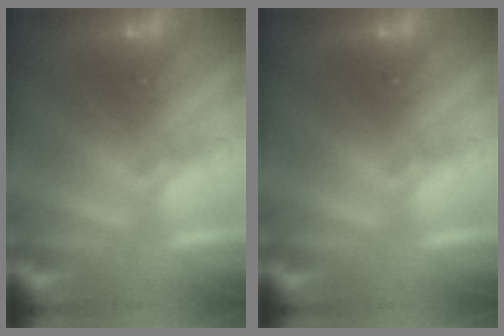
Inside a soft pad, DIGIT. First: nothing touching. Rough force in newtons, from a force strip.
{"total": 0.0}